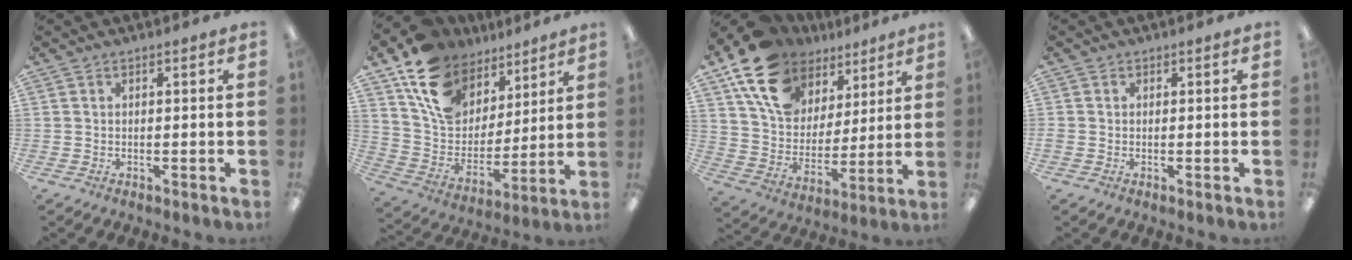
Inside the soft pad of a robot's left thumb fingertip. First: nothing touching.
{"total": 16.8, "force": [10.3, 11.3, 6.9], "torque": [-0.133, -0.054, 0.197]}
{"total": 18.3, "force": [11.4, 11.8, 8.0], "torque": [-0.156, -0.051, 0.212]}
{"total": 0.6, "force": [-0.1, 0.6, 0.2], "torque": [-0.002, 0.003, -0.003]}